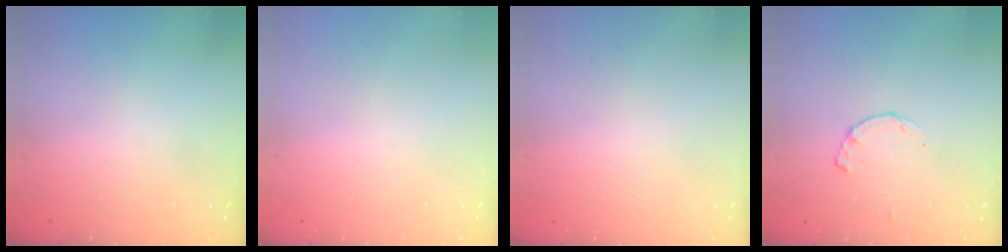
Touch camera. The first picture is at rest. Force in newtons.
{"total": 0.0}
{"total": 2.6, "press": 2.6, "slide": 0.2}
{"total": 1.2, "press": 1.2, "slide": 0.3}